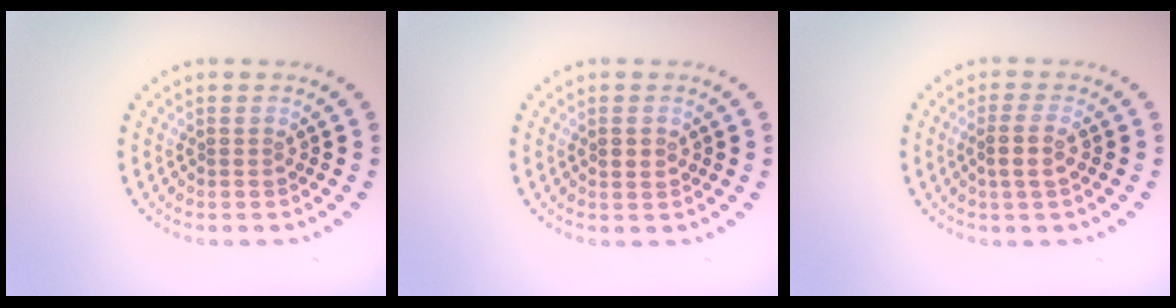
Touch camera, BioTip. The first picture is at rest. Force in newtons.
{"total": 1.5, "press": 1.5, "slide": 0.1}
{"total": 2.0, "press": 1.7, "slide": 1.1}